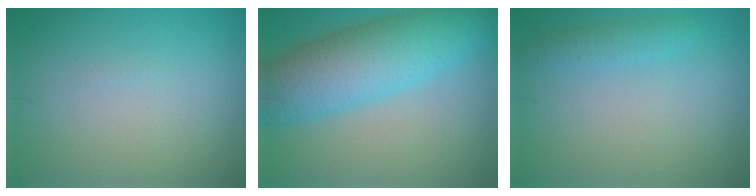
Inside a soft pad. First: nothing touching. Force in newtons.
{"total": 8.6, "press": 8.6, "slide": 0.1}
{"total": 1.6, "press": 1.6, "slide": 0.0}